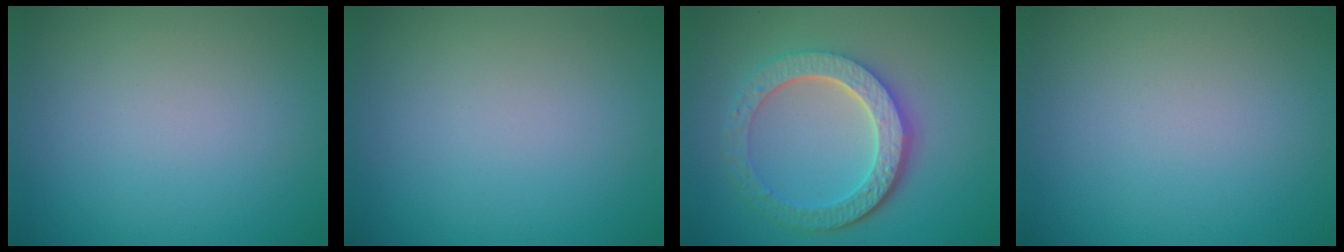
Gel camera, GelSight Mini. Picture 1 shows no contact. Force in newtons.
{"total": 0.0}
{"total": 5.8, "press": 4.5, "slide": 3.6}
{"total": 0.0}